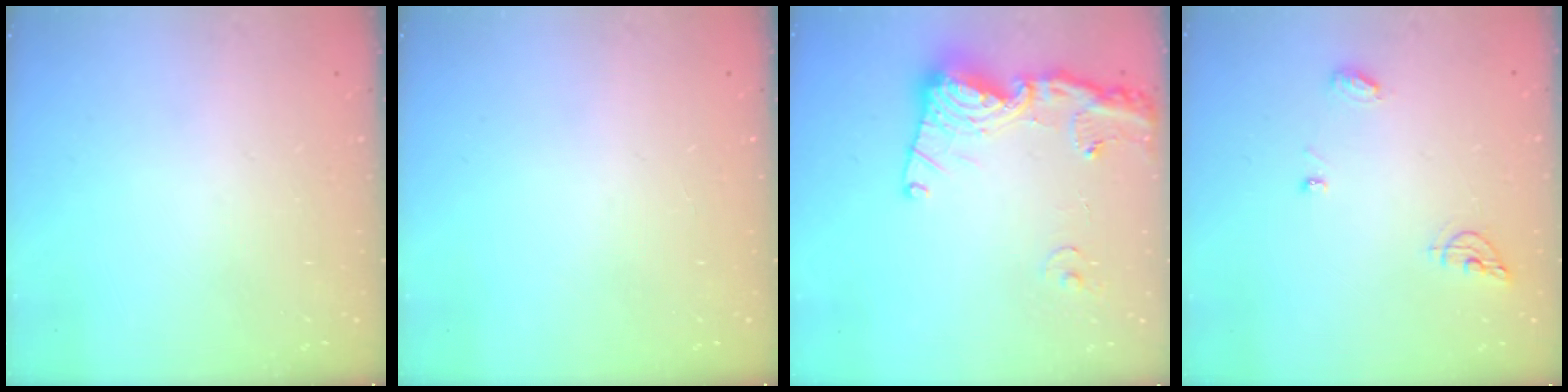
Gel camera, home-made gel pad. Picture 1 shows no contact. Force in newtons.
{"total": 0.0}
{"total": 17.6, "press": 17.5, "slide": 2.0}
{"total": 6.7, "press": 6.7, "slide": 0.3}